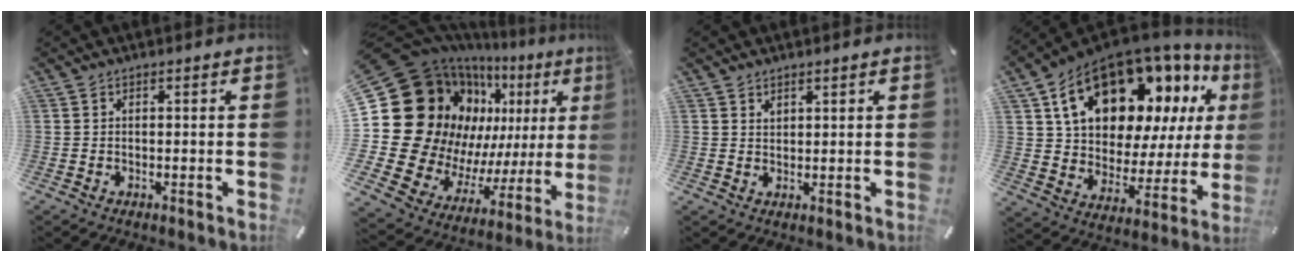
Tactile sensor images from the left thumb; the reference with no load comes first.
{"total": 24.8, "force": [5.9, 19.2, 14.5], "torque": [-0.210, -0.121, 0.163]}
{"total": 1.5, "force": [1.3, 0.7, 0.2], "torque": [0.004, -0.006, 0.024]}
{"total": 19.9, "force": [11.7, 11.6, 11.2], "torque": [-0.180, -0.071, 0.206]}